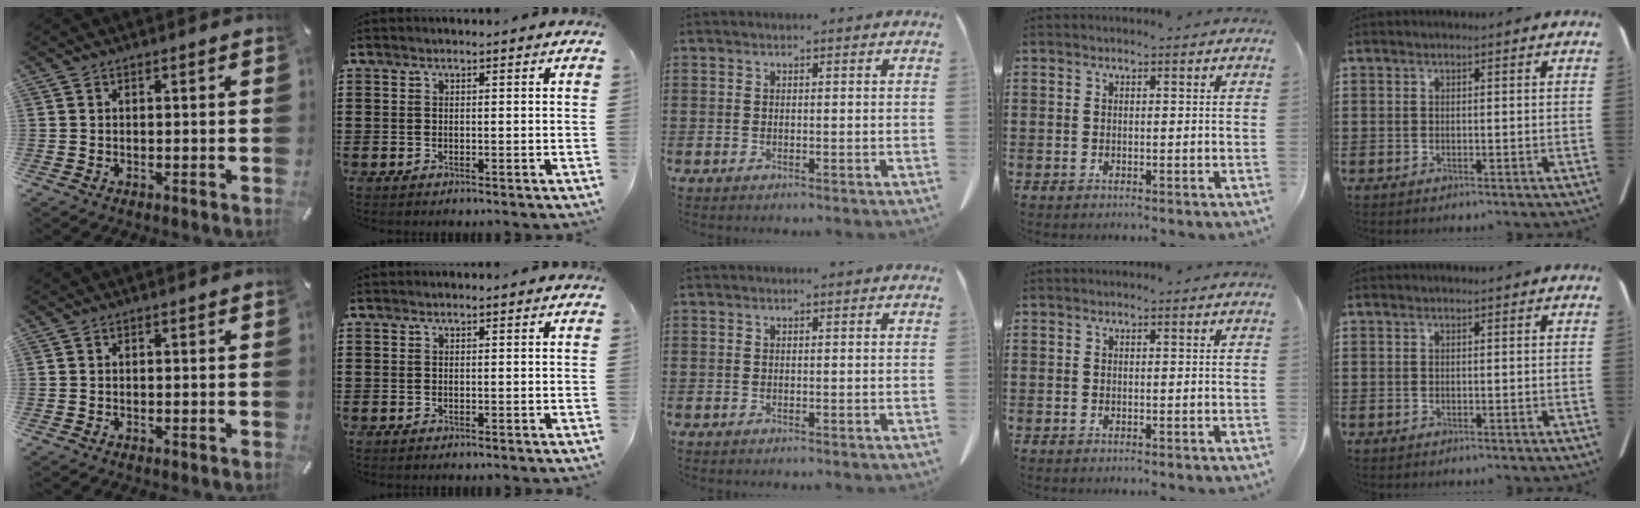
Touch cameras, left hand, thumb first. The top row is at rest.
{}